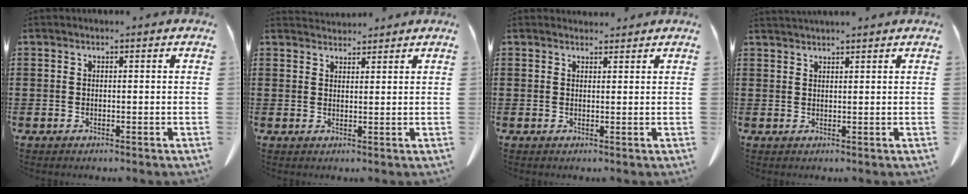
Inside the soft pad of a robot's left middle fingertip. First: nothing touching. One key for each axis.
{"total": 2.3, "fx": 2.3, "fy": 0.3, "fz": -0.1, "tx": -0.004, "ty": -0.004, "tz": 0.045}
{"total": 1.6, "fx": 1.5, "fy": 0.5, "fz": 0.1, "tx": 0.003, "ty": 0.000, "tz": 0.028}
{"total": 1.5, "fx": 1.5, "fy": -0.1, "fz": 0.2, "tx": -0.006, "ty": 0.000, "tz": 0.029}